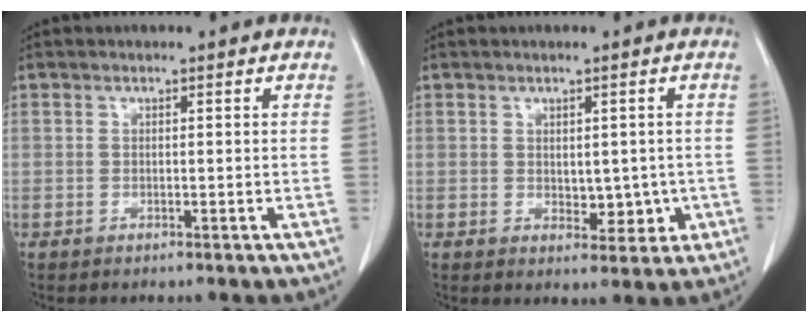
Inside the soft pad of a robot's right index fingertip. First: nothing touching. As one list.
[{"total": 4.2, "force": [-0.4, 2.6, 3.3], "torque": [-0.035, -0.002, 0.006]}]